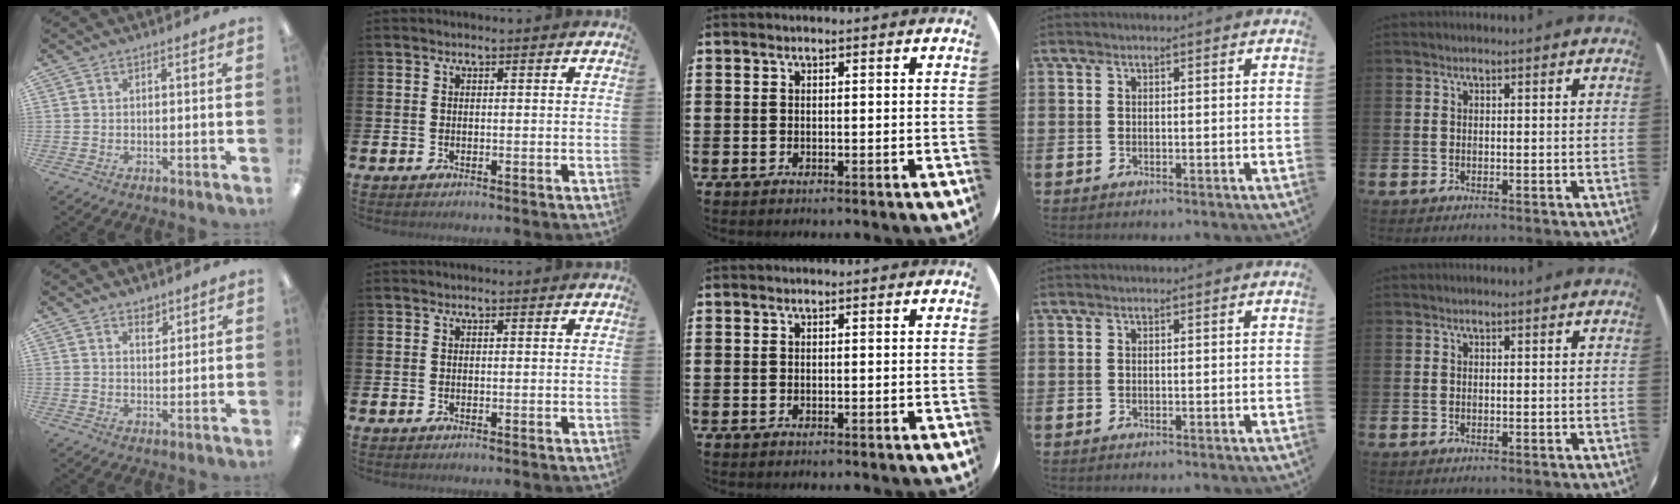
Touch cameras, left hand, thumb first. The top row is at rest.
{"thumb": {"total": 3.4, "force": [2.6, 1.7, 1.3], "torque": [0.003, -0.020, 0.042]}}